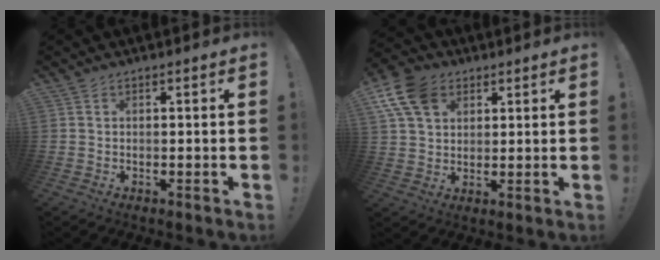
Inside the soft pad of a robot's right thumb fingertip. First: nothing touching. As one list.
[{"total": 12.5, "force": [5.5, 8.9, 6.9], "torque": [-0.130, -0.018, 0.109]}]